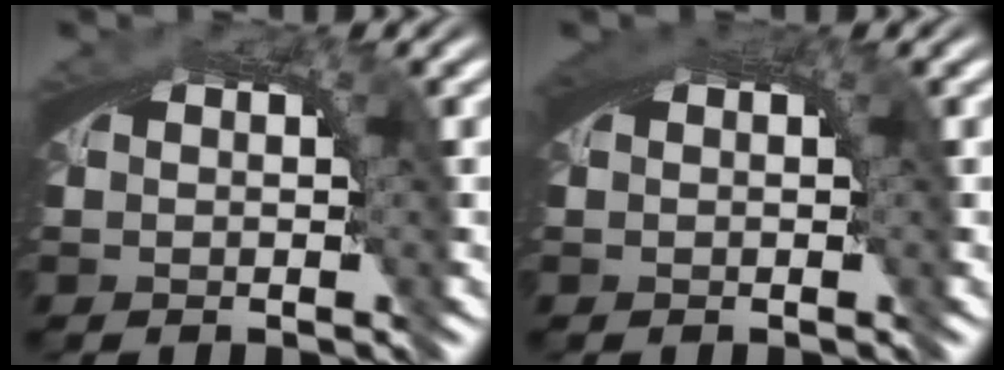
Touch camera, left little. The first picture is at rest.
{"total": 1.0, "force": [0.4, 0.0, 0.9], "torque": [-0.013, 0.005, 0.008]}